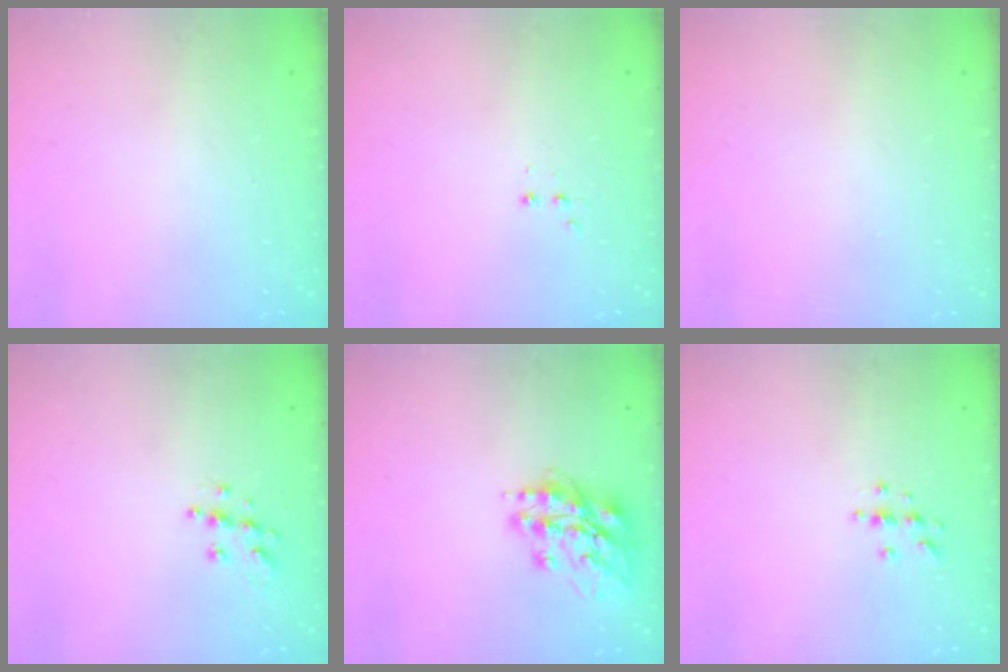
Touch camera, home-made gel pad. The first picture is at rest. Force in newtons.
{"total": 2.4, "press": 2.2, "slide": 0.9}
{"total": 0.0}
{"total": 7.7, "press": 7.7, "slide": 0.3}
{"total": 13.9, "press": 13.7, "slide": 2.0}
{"total": 3.8, "press": 3.8, "slide": 0.4}